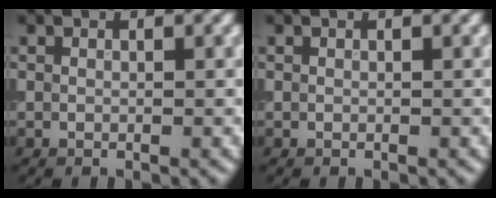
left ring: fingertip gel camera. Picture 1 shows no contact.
{"total": 0.0}